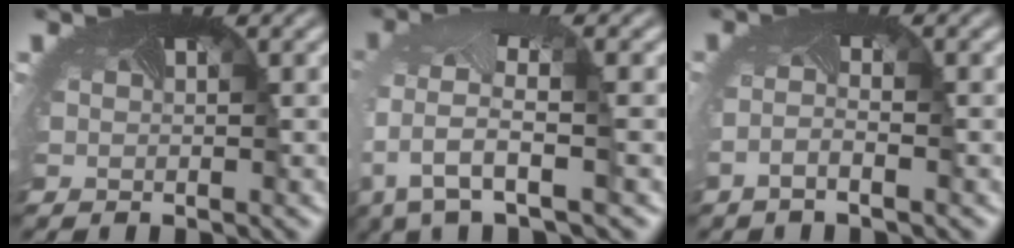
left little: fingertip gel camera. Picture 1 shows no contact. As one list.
[{"total": 5.2, "force": [-1.1, 2.1, 4.7], "torque": [-0.121, -0.021, -0.025]}, {"total": 1.3, "force": [-1.0, -0.3, 0.8], "torque": [-0.033, -0.006, -0.026]}]